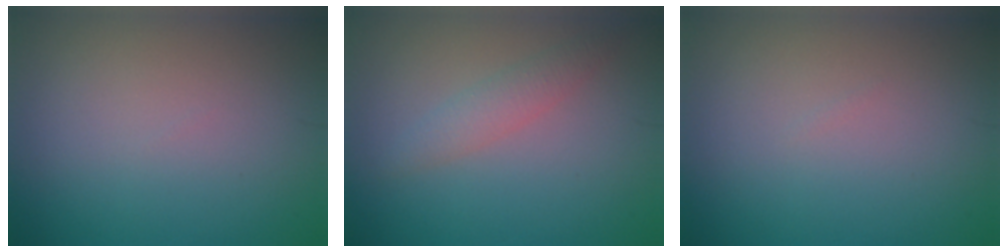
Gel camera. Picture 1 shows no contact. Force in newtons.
{"total": 1.9, "press": 1.9, "slide": 0.1}
{"total": 0.0}